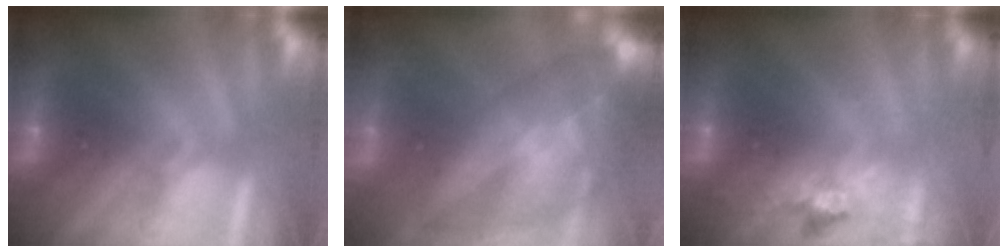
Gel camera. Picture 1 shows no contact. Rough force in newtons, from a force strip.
{"total": 7.8}
{"total": 2.4}